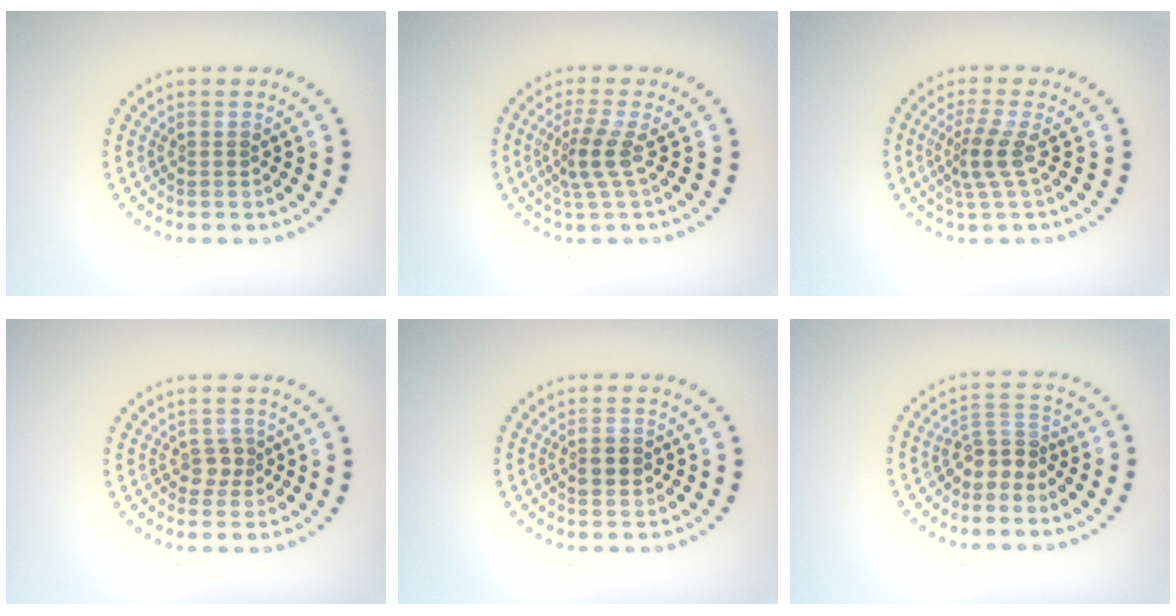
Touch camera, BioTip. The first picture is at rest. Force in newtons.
{"total": 2.7, "press": 1.9, "slide": 1.9}
{"total": 2.7, "press": 1.9, "slide": 1.9}
{"total": 1.5, "press": 1.3, "slide": 0.7}
{"total": 2.3, "press": 2.3, "slide": 0.1}
{"total": 2.8, "press": 2.0, "slide": 1.9}